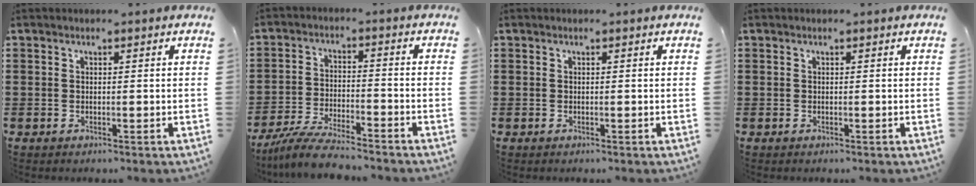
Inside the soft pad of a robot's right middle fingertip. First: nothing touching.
{"total": 6.8, "force": [-6.1, 0.5, 2.9], "torque": [-0.064, -0.006, -0.117]}
{"total": 0.0}
{"total": 0.0}